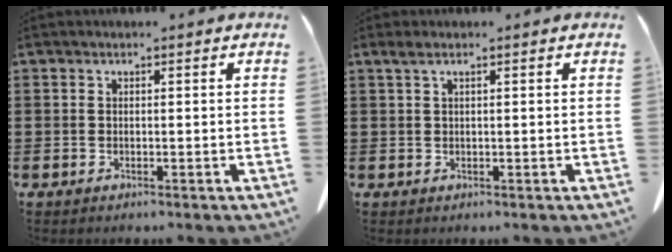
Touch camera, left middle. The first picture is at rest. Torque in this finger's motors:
{"motor_torque": [0.29, 0.12, 0.13, 0.01]}